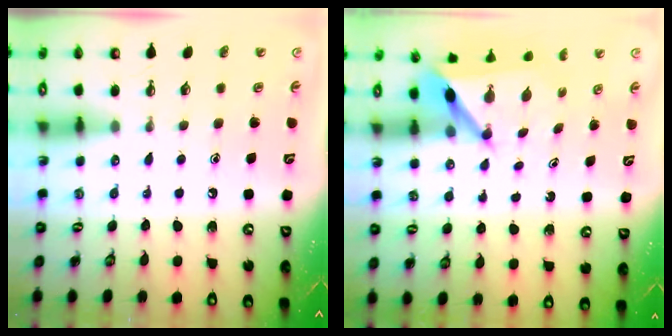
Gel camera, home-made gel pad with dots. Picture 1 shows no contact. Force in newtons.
{"total": 6.0, "press": 6.0, "slide": 0.4}